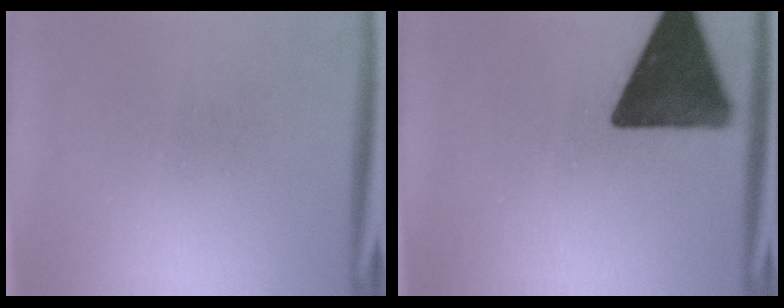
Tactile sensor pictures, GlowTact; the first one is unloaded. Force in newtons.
{"total": 16.0}